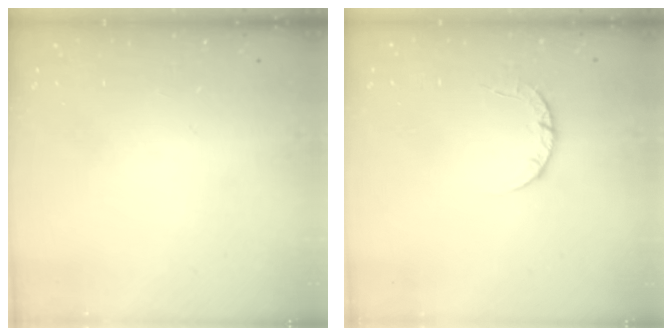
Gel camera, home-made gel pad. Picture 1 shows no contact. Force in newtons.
{"total": 3.7, "press": 3.7, "slide": 0.5}